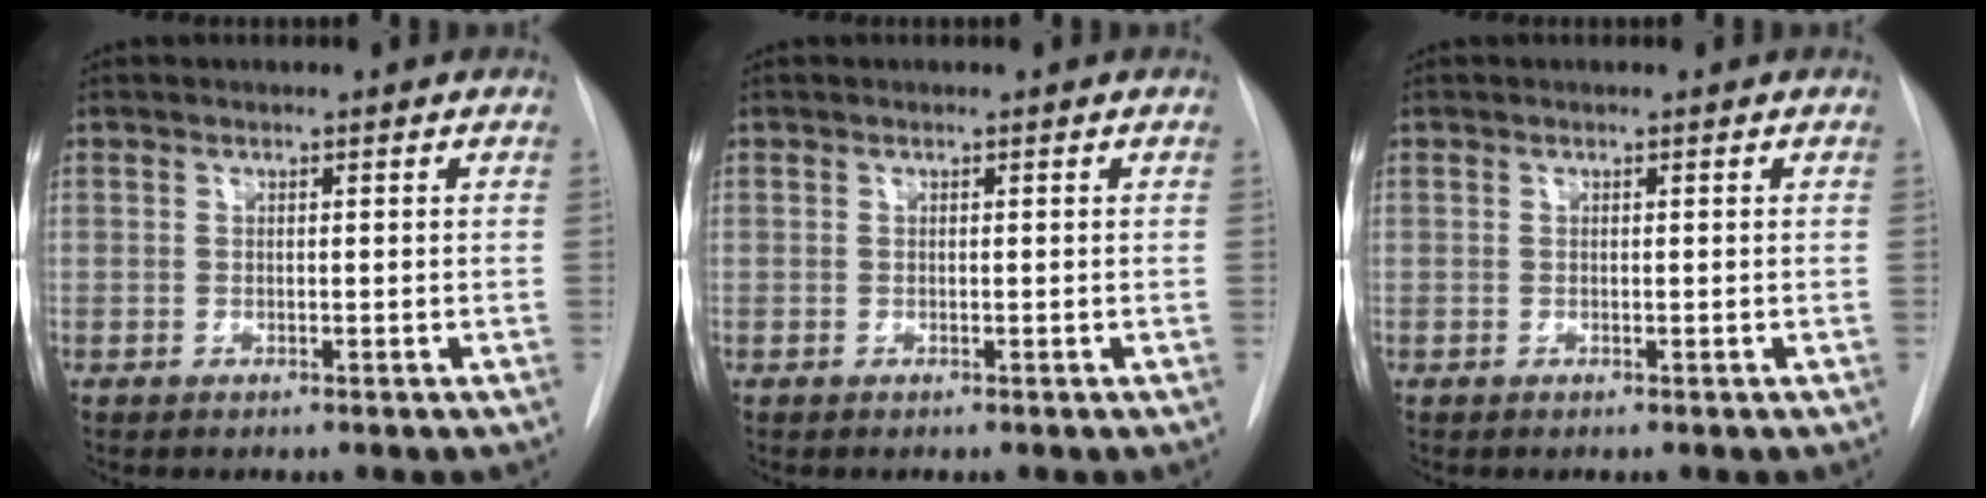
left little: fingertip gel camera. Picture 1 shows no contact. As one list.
[{"total": 0.0}, {"total": 0.0}]